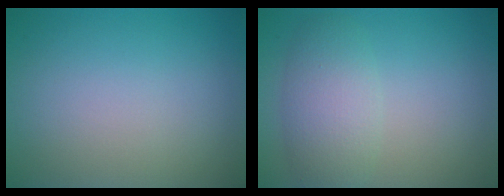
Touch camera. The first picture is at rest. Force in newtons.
{"total": 3.9, "press": 3.9, "slide": 0.1}